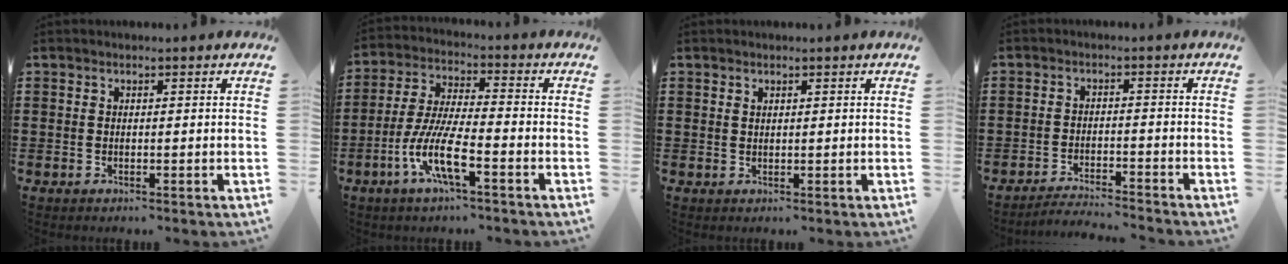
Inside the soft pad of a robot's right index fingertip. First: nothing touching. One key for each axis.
{"total": 9.3, "fx": -4.5, "fy": 1.6, "fz": 8.0, "tx": -0.192, "ty": -0.022, "tz": -0.090}
{"total": 0.7, "fx": 0.4, "fy": 0.4, "fz": 0.2, "tx": -0.006, "ty": 0.002, "tz": 0.009}
{"total": 2.9, "fx": -2.9, "fy": -0.1, "fz": 0.2, "tx": -0.008, "ty": 0.000, "tz": -0.061}